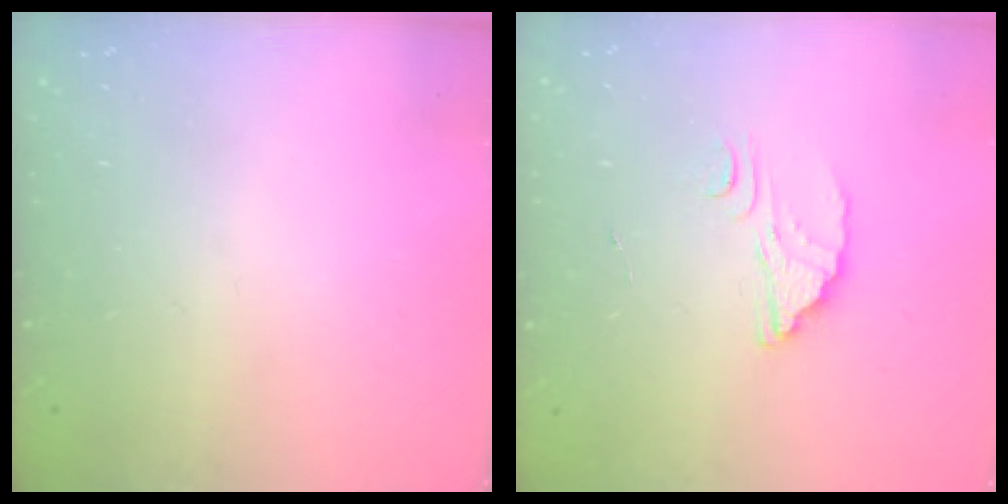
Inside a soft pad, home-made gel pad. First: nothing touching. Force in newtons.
{"total": 2.8, "press": 2.8, "slide": 0.0}